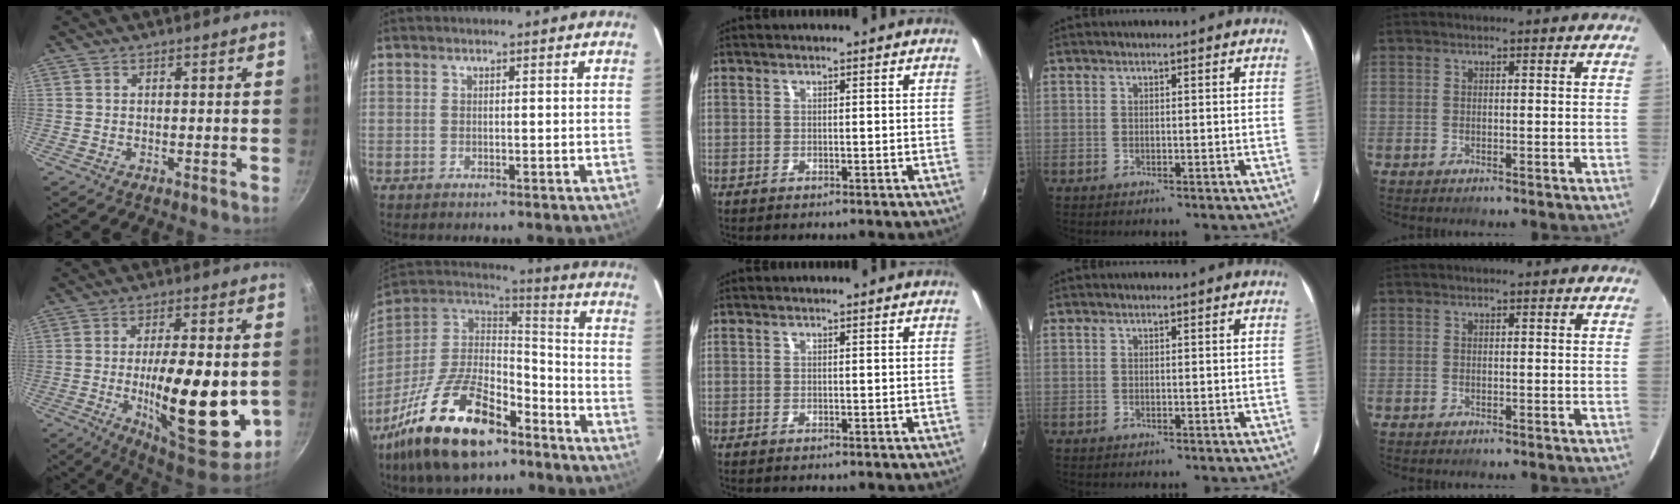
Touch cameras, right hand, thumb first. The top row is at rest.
{"thumb": {"total": 22.6, "force": [-3.2, 8.2, 20.8], "torque": [-0.287, -0.008, -0.041]}, "index": {"total": 25.2, "force": [-15.8, 11.2, 16.1], "torque": [-0.330, -0.012, -0.268]}}